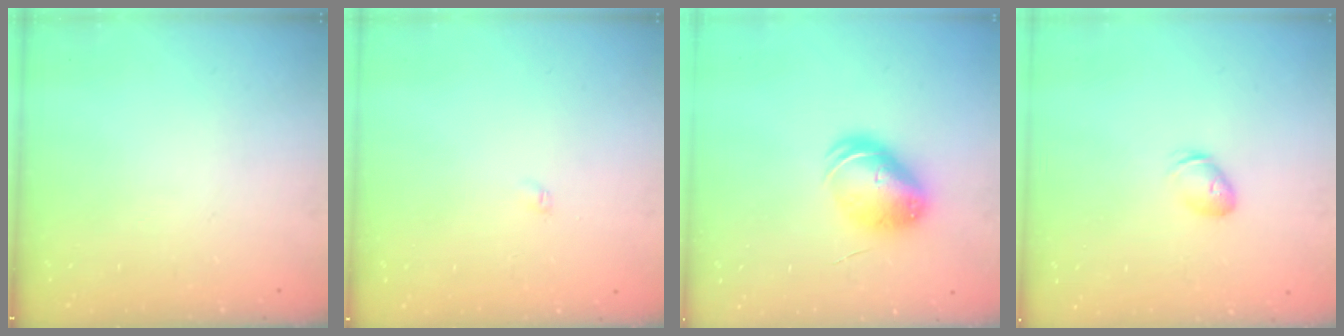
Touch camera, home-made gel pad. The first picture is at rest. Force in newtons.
{"total": 2.1, "press": 2.0, "slide": 0.3}
{"total": 9.2, "press": 9.0, "slide": 2.0}
{"total": 6.4, "press": 6.3, "slide": 1.0}